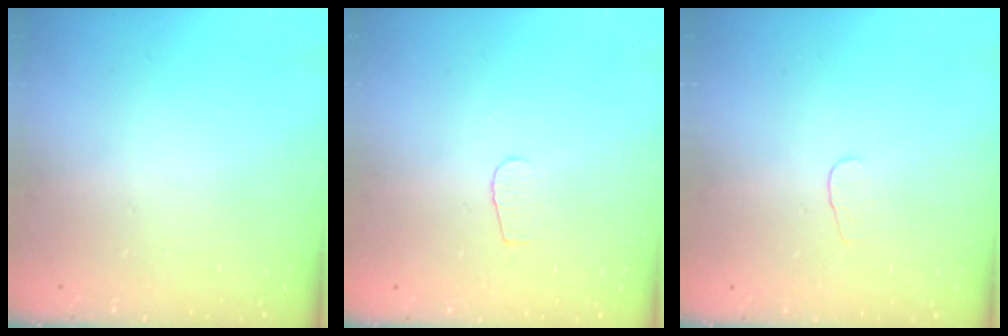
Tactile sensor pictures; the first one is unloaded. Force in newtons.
{"total": 3.5, "press": 3.5, "slide": 0.4}
{"total": 2.8, "press": 2.8, "slide": 0.3}